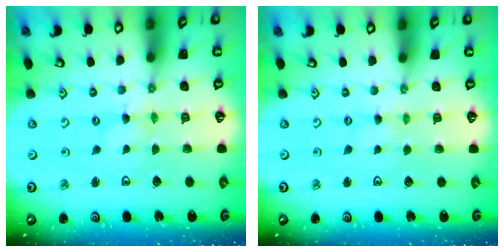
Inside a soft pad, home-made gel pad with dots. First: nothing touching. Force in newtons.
{"total": 0.0}